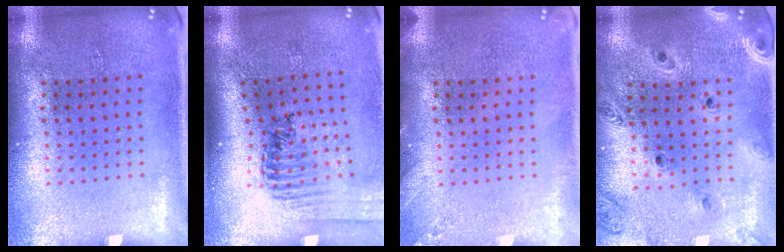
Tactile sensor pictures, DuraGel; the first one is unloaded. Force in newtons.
{"total": 1.5, "press": 1.4, "slide": 0.3}
{"total": 1.3, "press": 1.3, "slide": 0.2}
{"total": 1.2, "press": 1.2, "slide": 0.2}